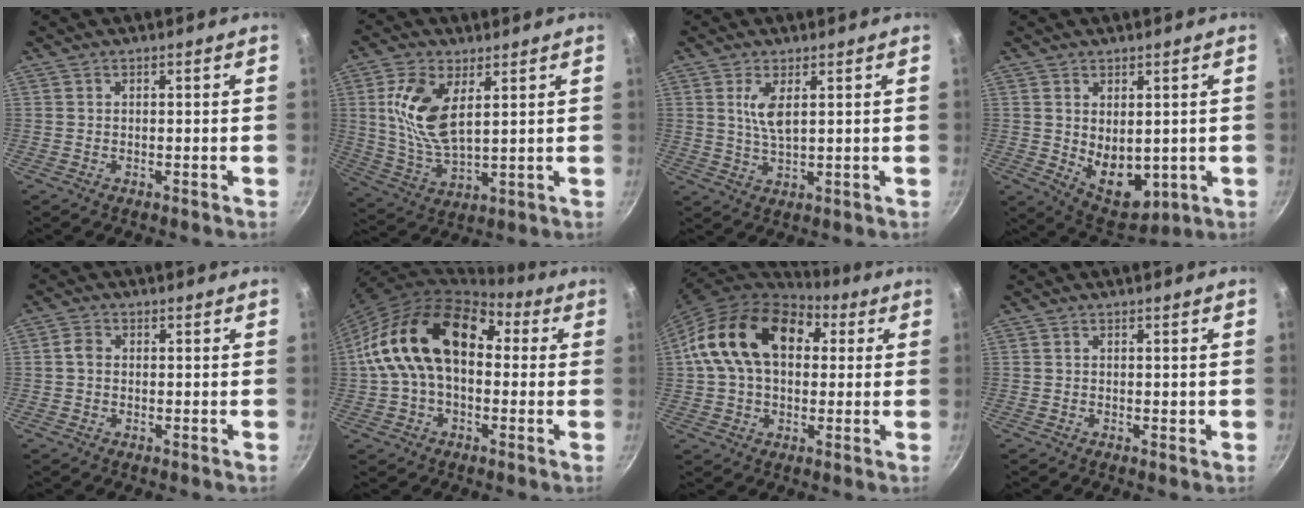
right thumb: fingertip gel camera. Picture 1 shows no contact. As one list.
[{"total": 12.4, "force": [3.7, 6.1, 10.1], "torque": [-0.202, -0.017, 0.080]}, {"total": 4.8, "force": [1.6, 1.8, 4.2], "torque": [-0.084, -0.014, 0.037]}, {"total": 9.4, "force": [0.4, 6.1, 7.2], "torque": [-0.085, -0.025, 0.030]}, {"total": 2.4, "force": [0.0, 1.9, 1.4], "torque": [-0.024, 0.009, -0.004]}, {"total": 19.5, "force": [2.0, 12.9, 14.5], "torque": [-0.230, 0.047, 0.021]}, {"total": 19.8, "force": [4.6, 13.2, 14.1], "torque": [-0.217, 0.026, 0.064]}, {"total": 0.8, "force": [0.0, 0.5, 0.6], "torque": [-0.005, 0.002, 0.001]}]